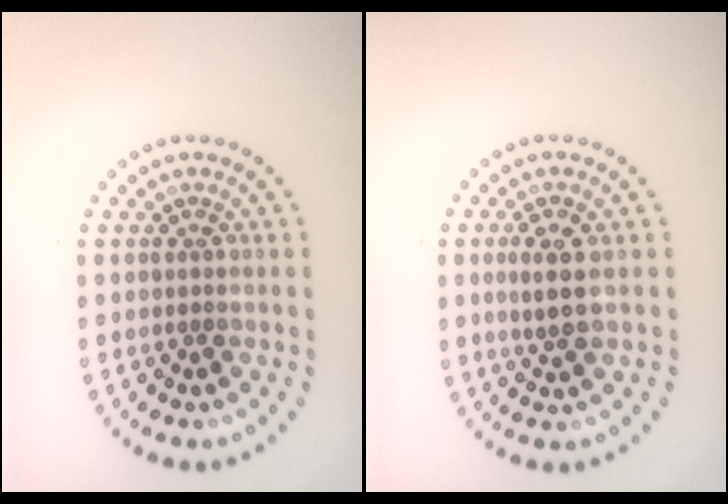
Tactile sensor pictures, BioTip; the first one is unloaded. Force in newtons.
{"total": 2.5, "press": 2.4, "slide": 0.7}